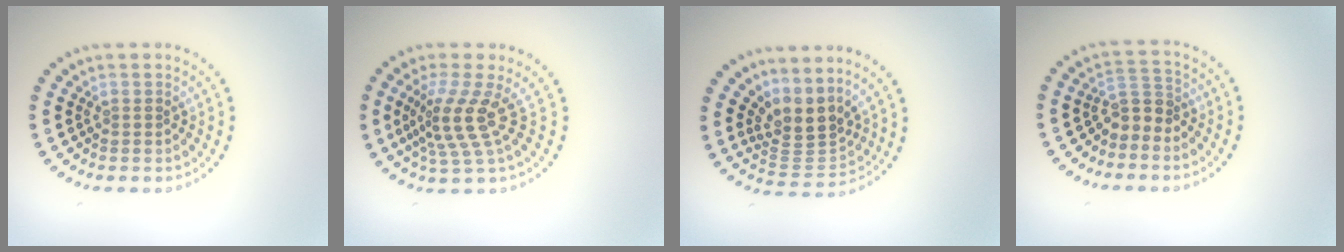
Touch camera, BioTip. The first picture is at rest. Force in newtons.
{"total": 3.8, "press": 2.8, "slide": 2.7}
{"total": 3.5, "press": 2.6, "slide": 2.4}
{"total": 2.2, "press": 1.9, "slide": 1.3}